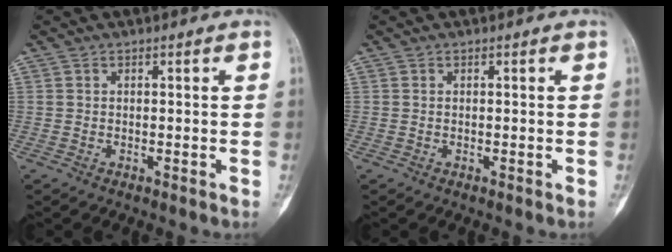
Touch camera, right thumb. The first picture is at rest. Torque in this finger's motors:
{"motor_torque": [0.12, 0.12, 0.15, 0.03, 0.03]}